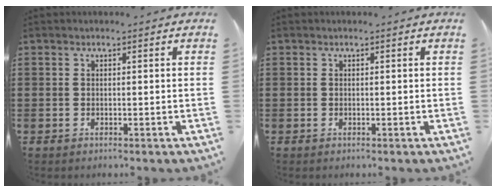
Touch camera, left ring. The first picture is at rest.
{"total": 0.0}